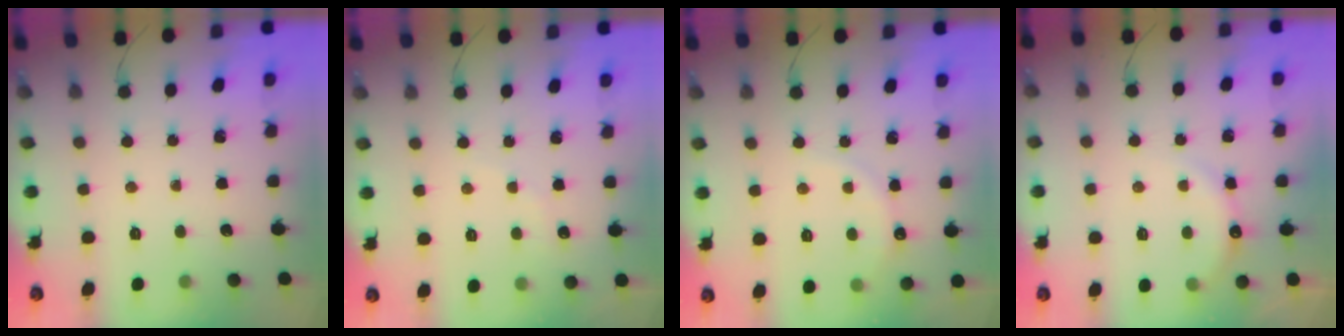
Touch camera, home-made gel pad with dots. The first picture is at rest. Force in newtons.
{"total": 5.6, "press": 5.4, "slide": 1.1}
{"total": 7.2, "press": 7.0, "slide": 1.6}
{"total": 6.8, "press": 6.7, "slide": 1.3}